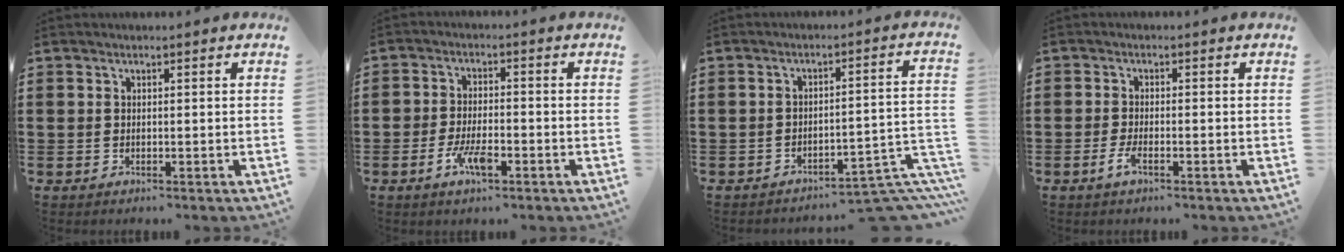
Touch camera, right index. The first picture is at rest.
{"total": 4.7, "force": [-2.5, 1.7, 3.5], "torque": [-0.078, 0.003, -0.050]}
{"total": 5.5, "force": [-4.7, 0.5, 2.7], "torque": [-0.043, -0.003, -0.090]}
{"total": 2.5, "force": [-1.3, 0.5, 2.0], "torque": [-0.056, -0.009, -0.031]}